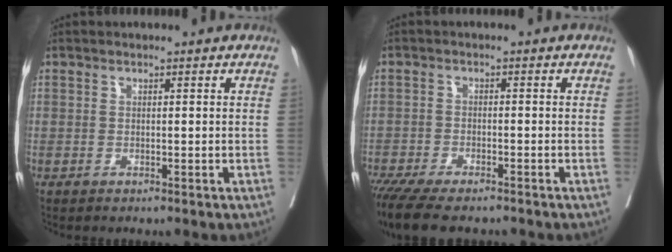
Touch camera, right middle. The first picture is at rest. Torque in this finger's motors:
{"motor_torque": [1.08, -1.06, 0.20, 0.06]}